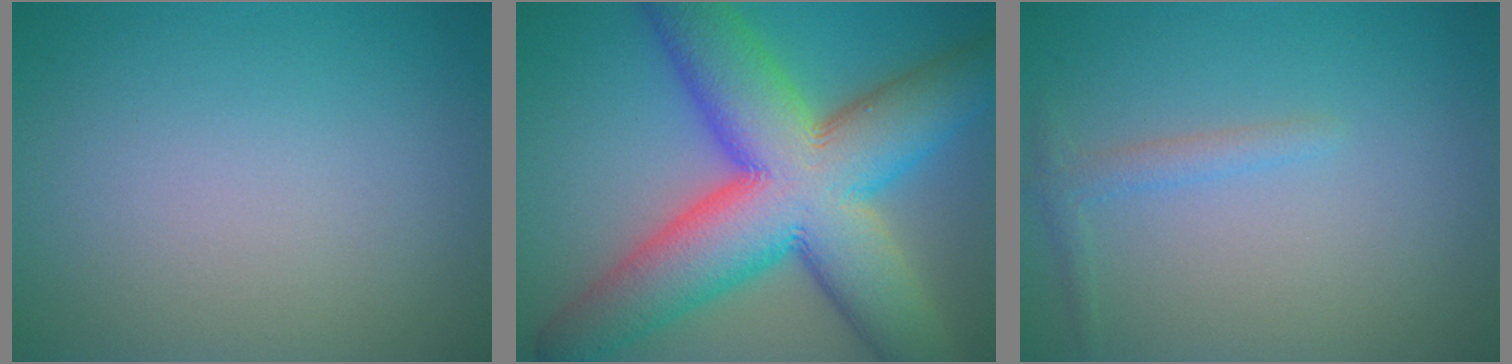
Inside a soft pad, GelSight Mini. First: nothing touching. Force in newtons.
{"total": 16.3, "press": 16.3, "slide": 0.4}
{"total": 1.3, "press": 1.3, "slide": 0.1}